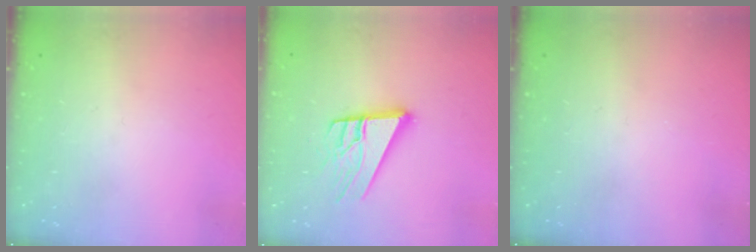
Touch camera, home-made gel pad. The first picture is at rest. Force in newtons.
{"total": 14.1, "press": 13.9, "slide": 2.4}
{"total": 0.0}